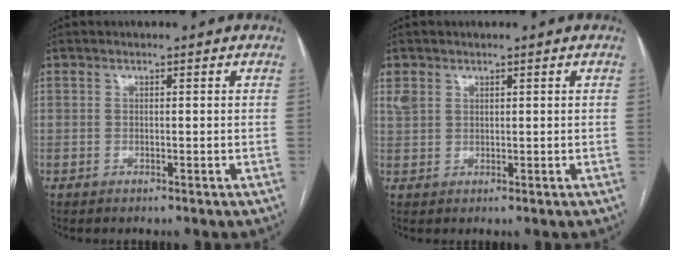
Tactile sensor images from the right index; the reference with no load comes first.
{"total": 2.2, "force": [1.3, 1.6, 0.7], "torque": [-0.023, 0.013, 0.034]}